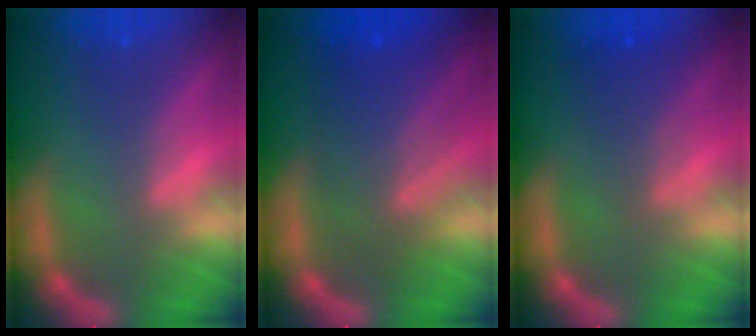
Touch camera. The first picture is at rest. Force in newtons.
{"total": 7.5}
{"total": 2.9}